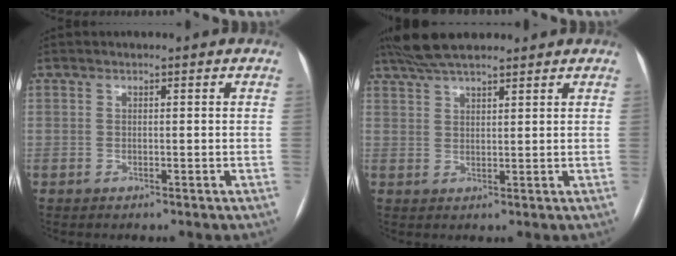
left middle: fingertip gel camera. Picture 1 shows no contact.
{"total": 8.6, "force": [7.2, 1.8, 4.3], "torque": [-0.071, 0.038, 0.126]}